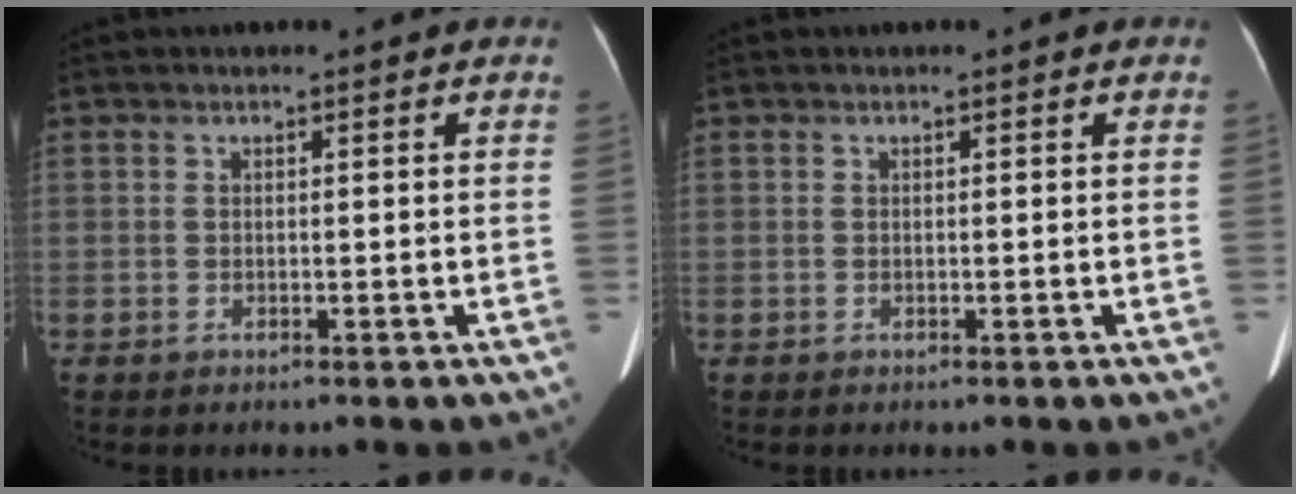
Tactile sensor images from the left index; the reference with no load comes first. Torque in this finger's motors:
{"motor_torque": [-0.01, 0.01, 0.00, 0.00]}